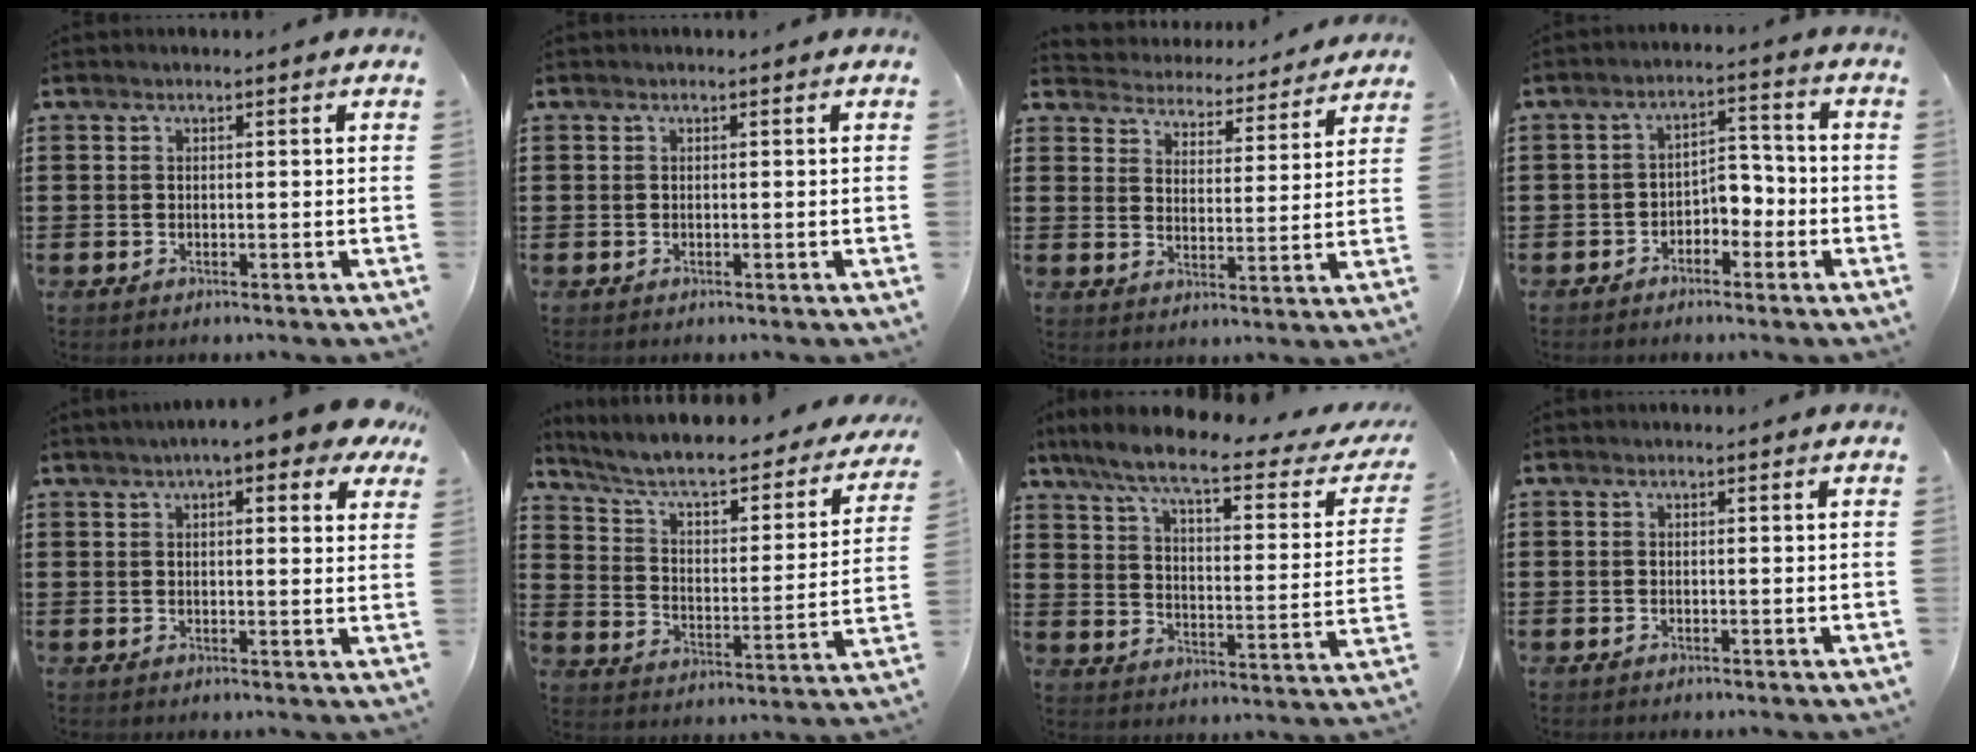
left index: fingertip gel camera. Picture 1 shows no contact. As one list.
[{"total": 0.0}, {"total": 4.3, "force": [4.2, 0.0, -0.8], "torque": [-0.012, -0.039, 0.068]}, {"total": 3.7, "force": [-2.5, 2.1, 1.7], "torque": [-0.037, 0.011, -0.051]}, {"total": 5.8, "force": [4.2, 0.7, 3.9], "torque": [-0.079, -0.003, 0.071]}, {"total": 6.0, "force": [5.0, 1.2, 3.1], "torque": [-0.084, -0.043, 0.080]}, {"total": 7.8, "force": [6.2, 0.4, 4.8], "torque": [-0.117, -0.037, 0.100]}, {"total": 0.0}]